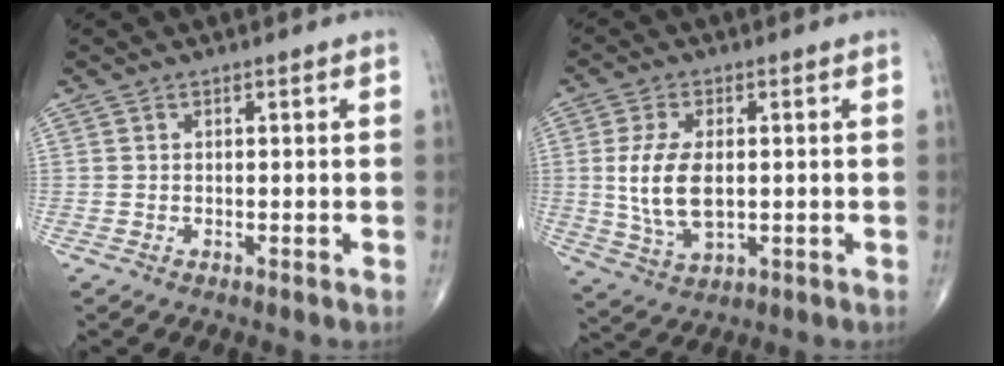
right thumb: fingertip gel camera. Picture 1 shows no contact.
{"total": 10.0, "force": [0.2, 5.4, 8.4], "torque": [-0.170, -0.009, 0.011]}